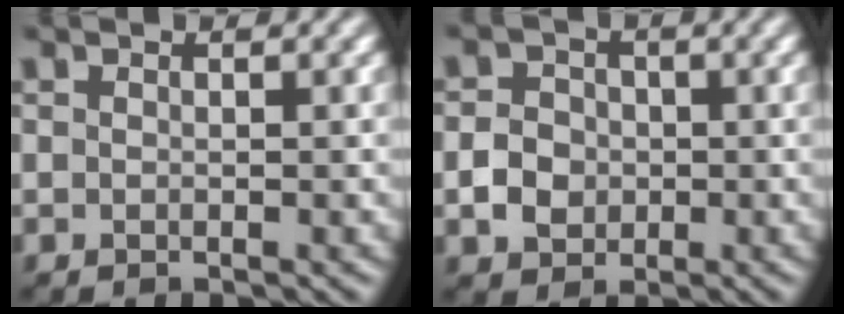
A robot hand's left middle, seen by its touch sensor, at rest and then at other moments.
{"total": 3.1, "force": [-0.6, 2.7, 1.4], "torque": [-0.024, 0.002, -0.015]}